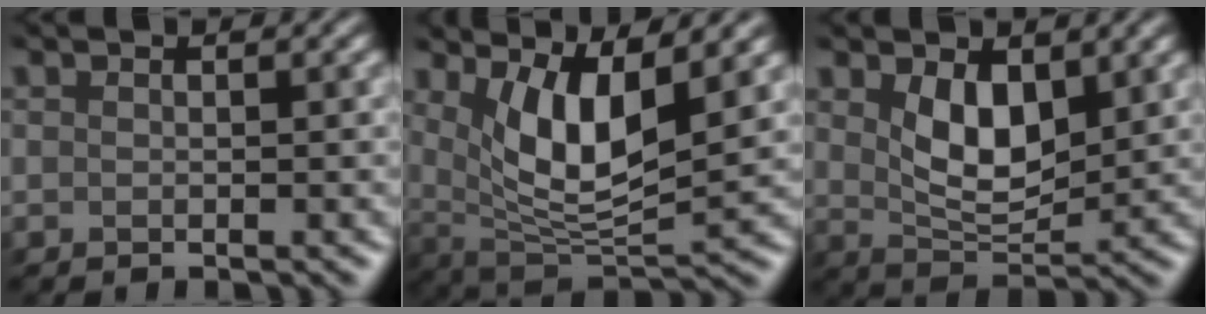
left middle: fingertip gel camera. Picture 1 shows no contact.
{"total": 6.6, "force": [2.6, 2.2, 5.7], "torque": [-0.113, -0.019, 0.048]}
{"total": 4.2, "force": [1.8, 2.2, 3.1], "torque": [-0.067, -0.007, 0.033]}